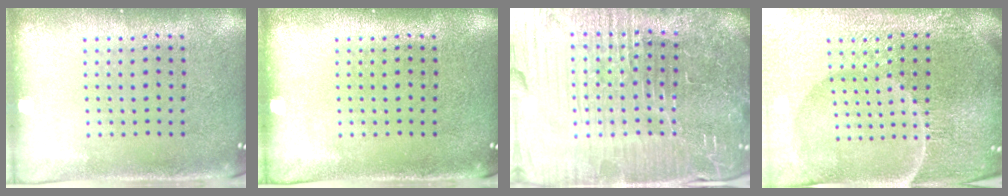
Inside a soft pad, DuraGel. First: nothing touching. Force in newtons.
{"total": 0.0}
{"total": 7.5, "press": 6.7, "slide": 3.4}
{"total": 6.3, "press": 5.7, "slide": 2.7}